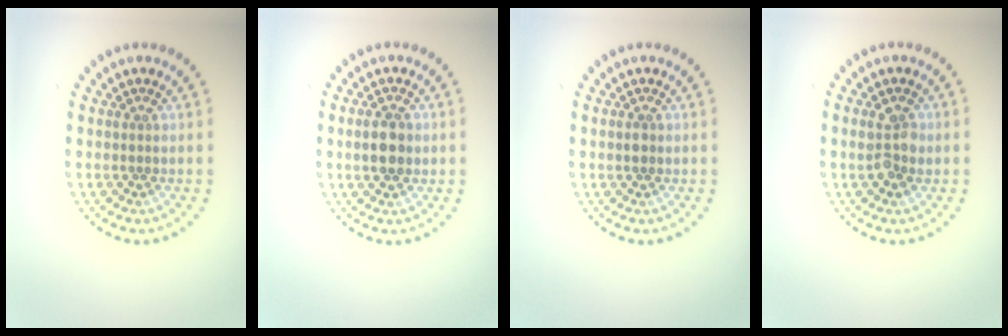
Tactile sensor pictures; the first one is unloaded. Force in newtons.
{"total": 3.0, "press": 3.0, "slide": 0.1}
{"total": 0.9, "press": 0.9, "slide": 0.1}
{"total": 2.4, "press": 2.4, "slide": 0.1}